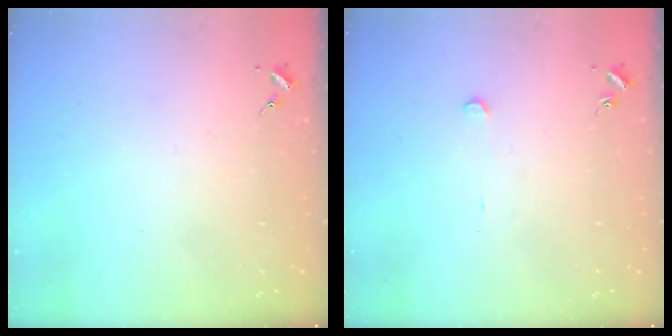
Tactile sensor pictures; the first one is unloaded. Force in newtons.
{"total": 2.4, "press": 2.4, "slide": 0.2}